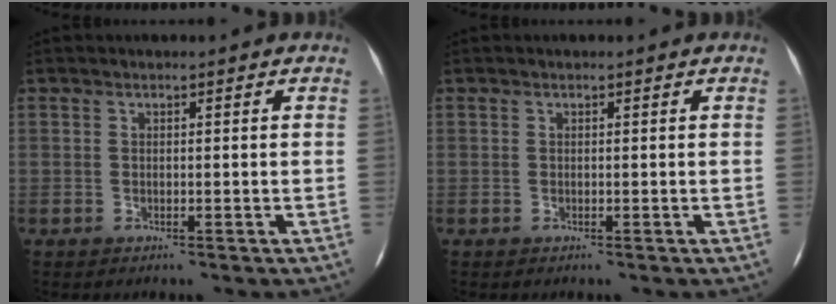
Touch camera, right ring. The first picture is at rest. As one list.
[{"total": 0.0}]